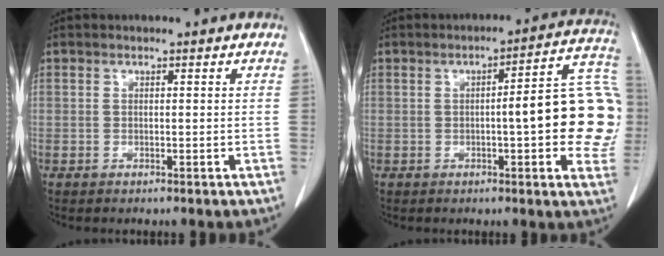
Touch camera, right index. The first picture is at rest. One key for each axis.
{"total": 15.3, "fx": -0.4, "fy": 2.8, "fz": 15.0, "tx": -0.156, "ty": 0.032, "tz": -0.009}